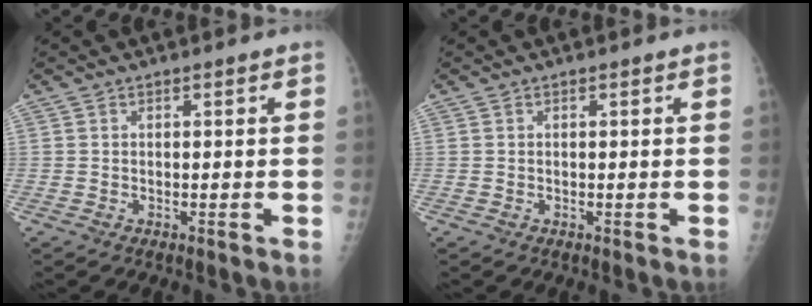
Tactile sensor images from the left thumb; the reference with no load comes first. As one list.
[{"total": 0.0}]